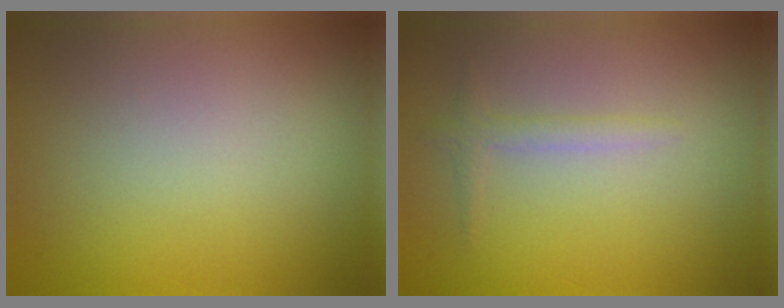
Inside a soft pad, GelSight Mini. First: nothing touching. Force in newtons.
{"total": 1.3, "press": 1.3, "slide": 0.0}